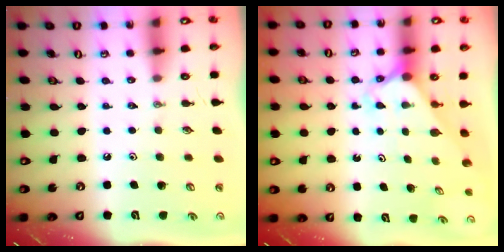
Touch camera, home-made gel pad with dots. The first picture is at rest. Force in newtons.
{"total": 2.4, "press": 2.4, "slide": 0.2}